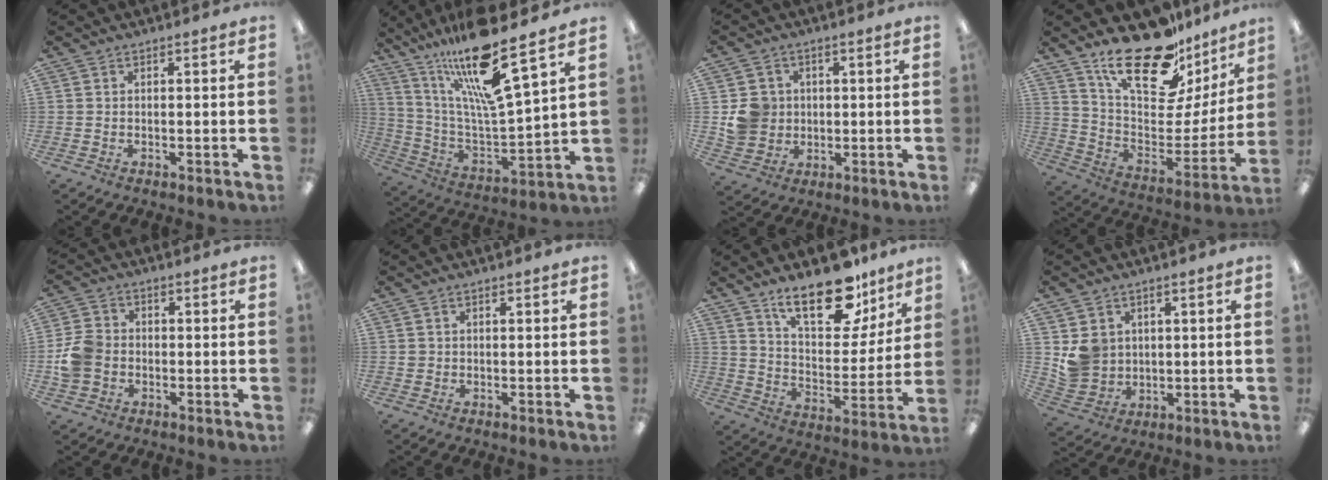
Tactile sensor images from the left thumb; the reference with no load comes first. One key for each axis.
{"total": 20.8, "fx": 15.5, "fy": 3.0, "fz": 13.6, "tx": -0.256, "ty": -0.099, "tz": 0.249}
{"total": 7.2, "fx": 1.0, "fy": 7.0, "fz": 1.7, "tx": -0.027, "ty": 0.010, "tz": 0.026}
{"total": 24.2, "fx": 17.8, "fy": 9.9, "fz": 13.2, "tx": -0.201, "ty": -0.123, "tz": 0.307}
{"total": 7.5, "fx": -1.4, "fy": 6.3, "fz": 3.8, "tx": -0.078, "ty": 0.017, "tz": -0.024}
{"total": 1.0, "fx": 0.2, "fy": 0.9, "fz": 0.2, "tx": -0.005, "ty": 0.005, "tz": 0.002}
{"total": 20.1, "fx": 13.7, "fy": 9.0, "fz": 11.7, "tx": -0.171, "ty": -0.077, "tz": 0.231}
{"total": 6.8, "fx": 2.4, "fy": 6.2, "fz": 1.2, "tx": -0.022, "ty": -0.002, "tz": 0.051}